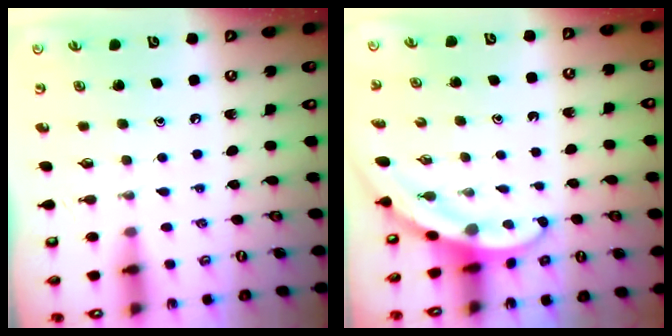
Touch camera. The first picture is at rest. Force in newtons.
{"total": 3.2, "press": 3.2, "slide": 0.2}